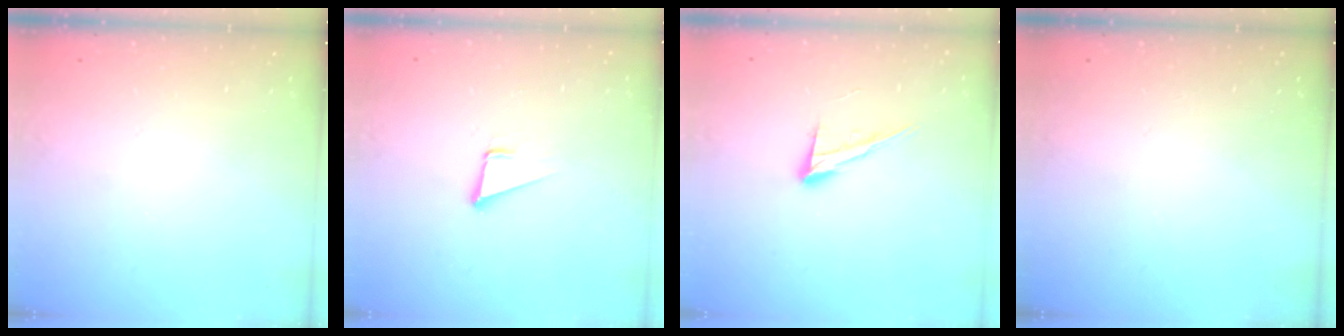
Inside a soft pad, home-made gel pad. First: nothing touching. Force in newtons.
{"total": 3.6, "press": 2.7, "slide": 2.4}
{"total": 10.6, "press": 10.5, "slide": 1.6}
{"total": 0.0}